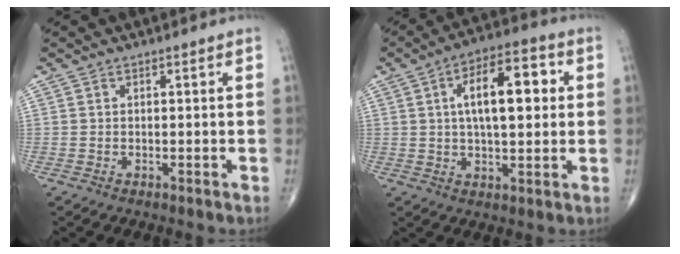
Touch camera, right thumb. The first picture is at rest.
{"total": 13.8, "force": [2.5, 6.1, 12.1], "torque": [-0.175, 0.016, 0.036]}